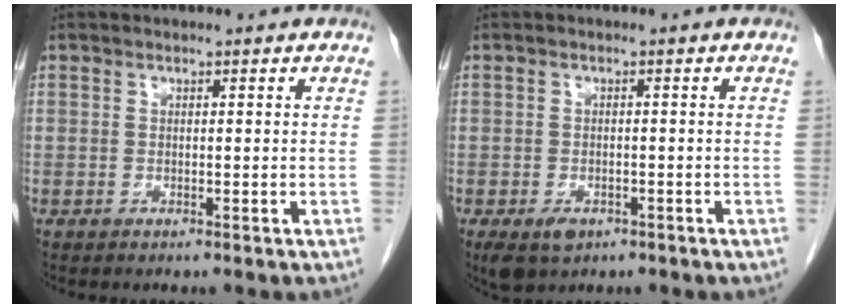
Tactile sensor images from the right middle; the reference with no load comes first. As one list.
[{"total": 4.3, "force": [-2.5, 2.6, 2.4], "torque": [-0.046, -0.007, -0.032]}]